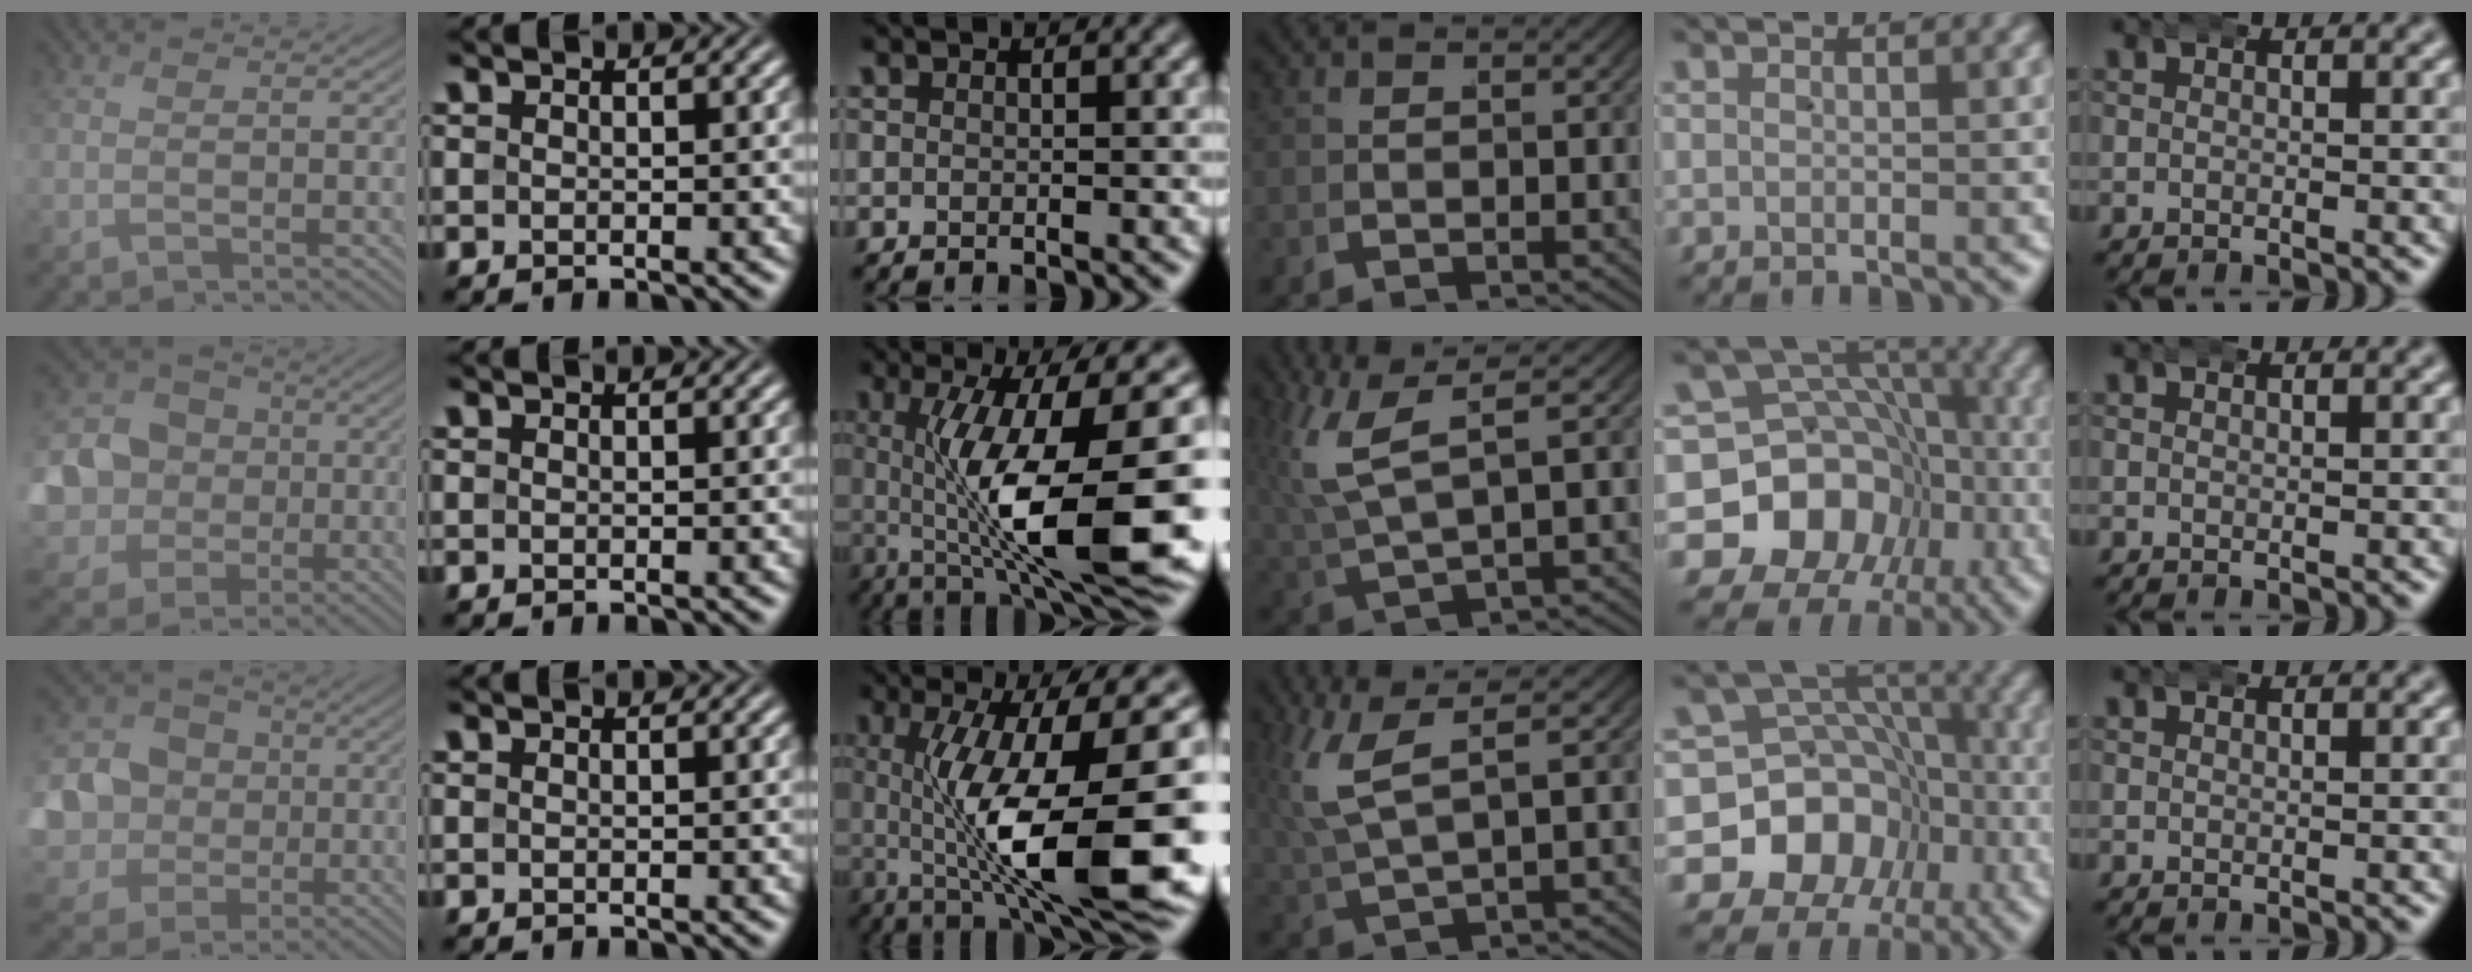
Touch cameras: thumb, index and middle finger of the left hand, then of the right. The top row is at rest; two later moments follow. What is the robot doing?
{"motion": "wrap", "object": "arm wrap"}